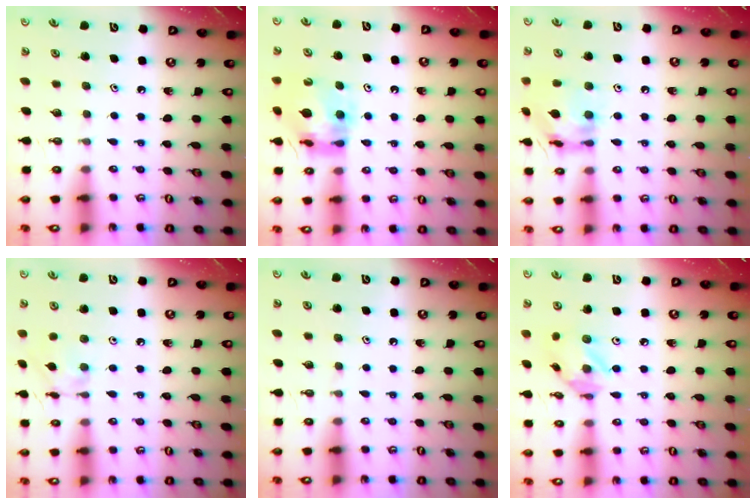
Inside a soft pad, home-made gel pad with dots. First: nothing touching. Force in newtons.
{"total": 11.0, "press": 11.0, "slide": 1.2}
{"total": 13.9, "press": 13.8, "slide": 1.2}
{"total": 3.6, "press": 3.6, "slide": 0.4}
{"total": 0.0}
{"total": 7.8, "press": 7.8, "slide": 0.5}